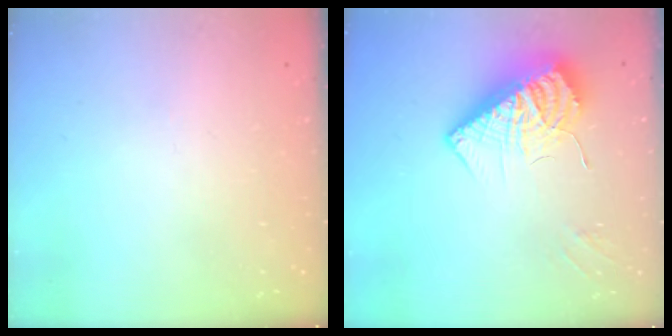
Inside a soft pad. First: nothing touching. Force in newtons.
{"total": 14.0, "press": 13.9, "slide": 1.2}